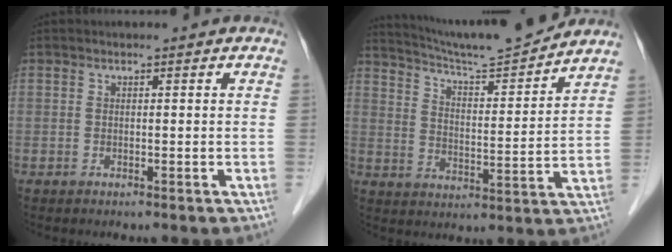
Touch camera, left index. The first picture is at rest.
{"total": 14.4, "force": [13.5, -1.1, 4.8], "torque": [-0.091, -0.011, 0.210]}